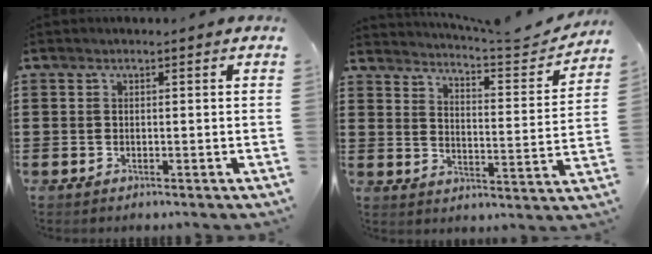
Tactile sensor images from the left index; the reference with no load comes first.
{"total": 4.0, "force": [3.9, 0.1, 1.1], "torque": [-0.030, -0.035, 0.055]}